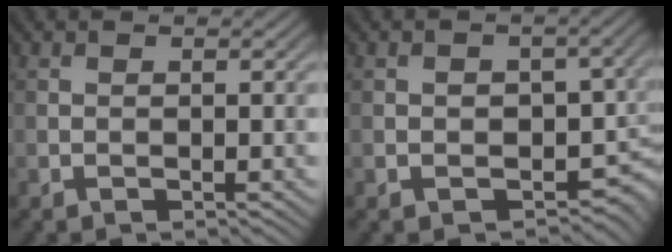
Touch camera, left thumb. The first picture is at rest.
{"total": 5.5, "force": [-0.8, 4.2, 3.5], "torque": [-0.048, -0.016, -0.012]}